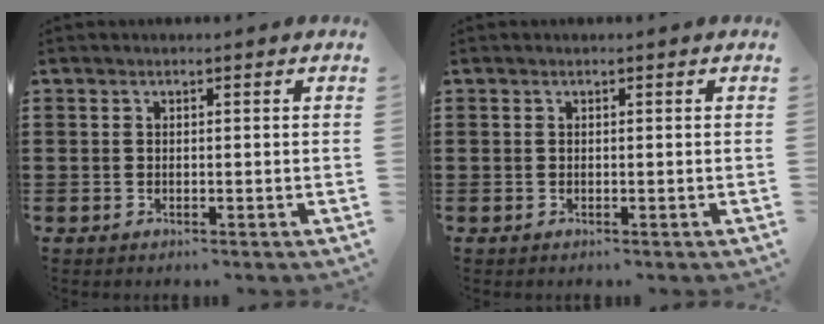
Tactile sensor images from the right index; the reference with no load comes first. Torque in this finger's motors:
{"motor_torque": [-0.33, 0.01, 0.00, -0.01]}